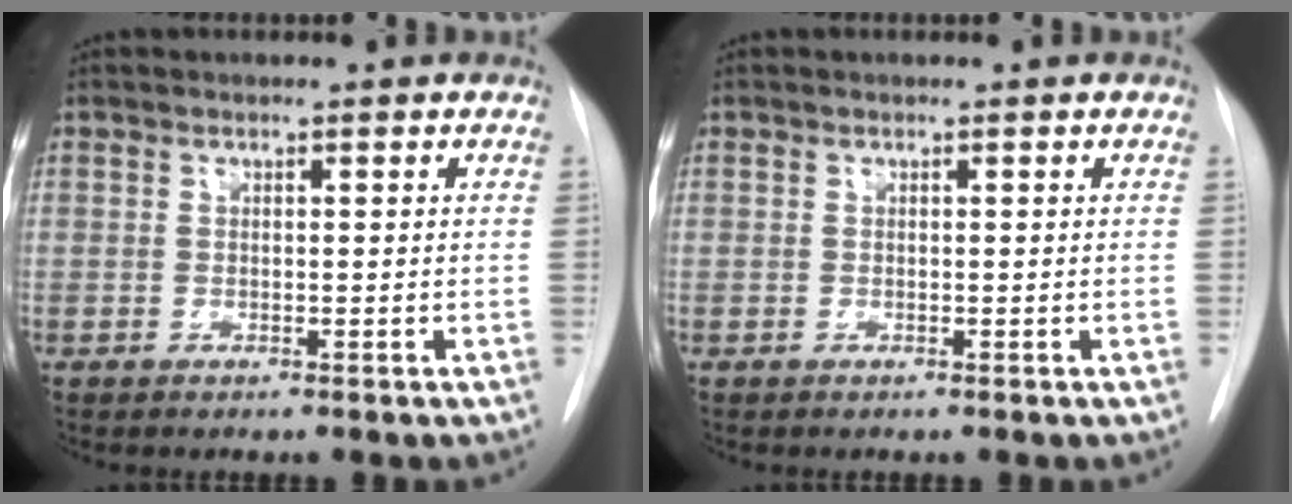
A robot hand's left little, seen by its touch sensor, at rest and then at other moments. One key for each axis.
{"total": 0.0}